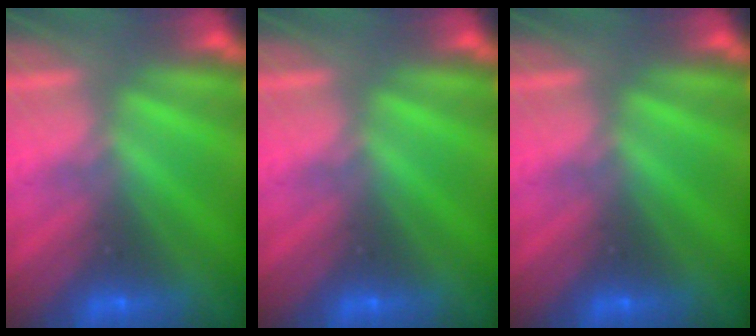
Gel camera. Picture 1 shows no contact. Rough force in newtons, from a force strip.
{"total": 0.0}
{"total": 0.0}